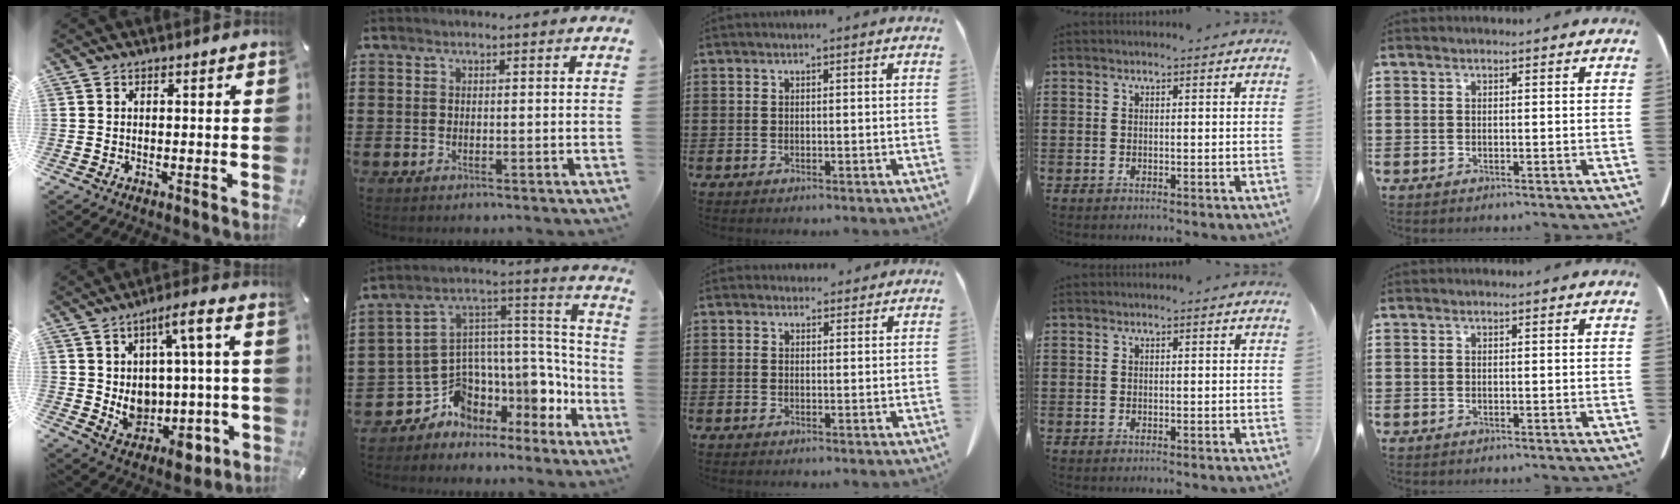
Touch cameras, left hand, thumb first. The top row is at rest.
{"thumb": {"total": 11.3, "force": [1.8, 6.7, 8.9], "torque": [-0.123, -0.011, 0.038]}, "index": {"total": 7.9, "force": [-5.3, 5.1, 2.9], "torque": [-0.063, -0.018, -0.095]}, "middle": {"total": 2.1, "force": [1.9, 0.9, 0.2], "torque": [-0.001, 0.000, 0.034]}}